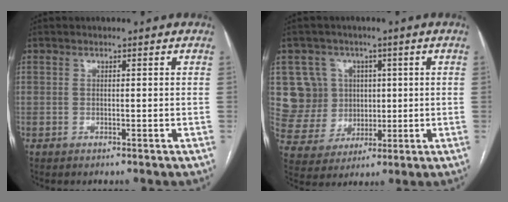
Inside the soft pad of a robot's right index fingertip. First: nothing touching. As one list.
[{"total": 9.2, "force": [2.5, 8.9, 1.0], "torque": [-0.035, 0.030, 0.060]}]